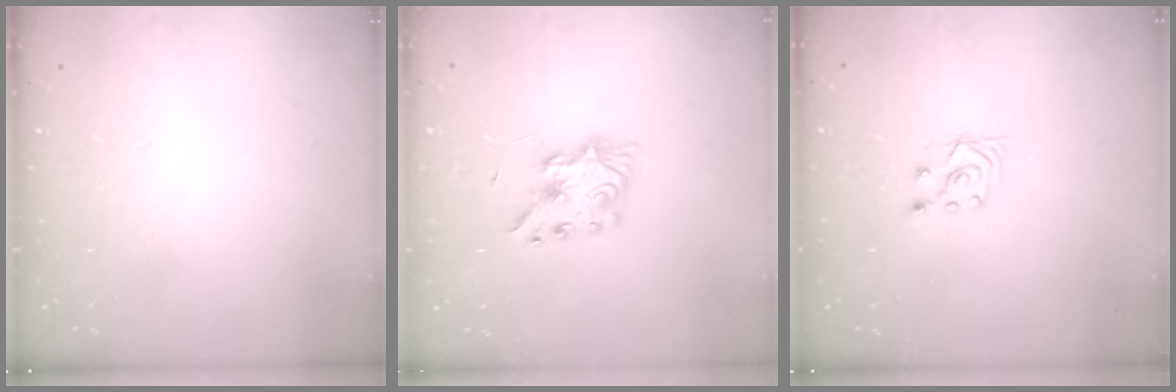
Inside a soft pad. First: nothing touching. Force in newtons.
{"total": 7.9, "press": 7.9, "slide": 0.7}
{"total": 3.4, "press": 3.2, "slide": 0.9}